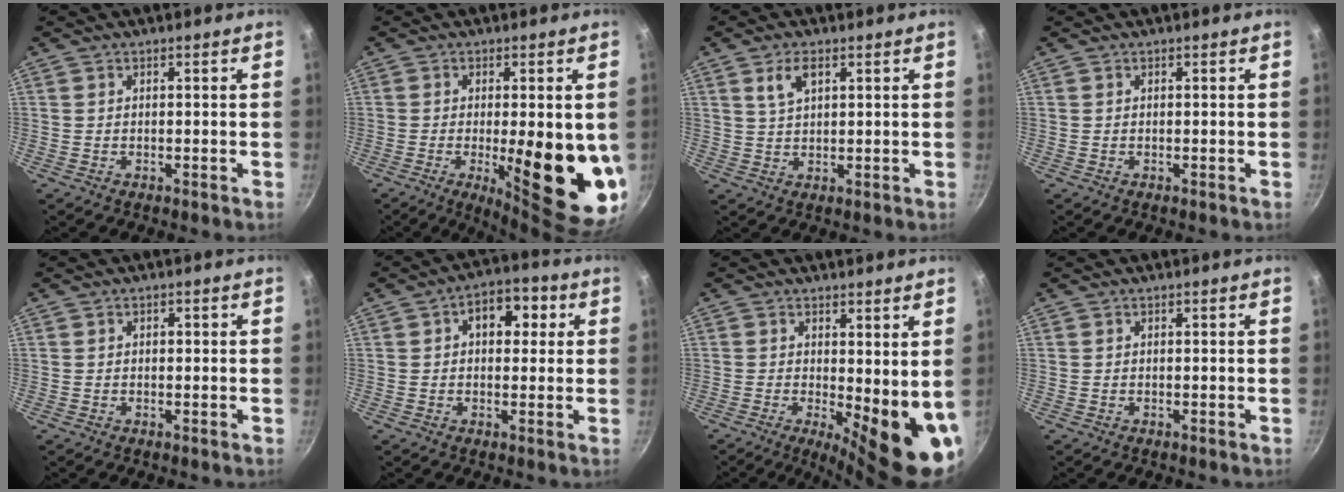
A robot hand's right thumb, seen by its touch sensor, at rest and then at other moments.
{"total": 20.4, "force": [-3.8, 6.4, 19.0], "torque": [-0.209, -0.030, -0.027]}
{"total": 4.2, "force": [2.1, 2.1, 3.0], "torque": [-0.054, -0.005, 0.044]}
{"total": 0.0}
{"total": 0.8, "force": [0.2, 0.5, 0.6], "torque": [-0.006, 0.002, 0.002]}
{"total": 8.0, "force": [2.1, 5.0, 5.8], "torque": [-0.053, 0.015, 0.022]}
{"total": 13.9, "force": [-1.5, 4.8, 13.0], "torque": [-0.177, -0.030, -0.003]}
{"total": 0.0}